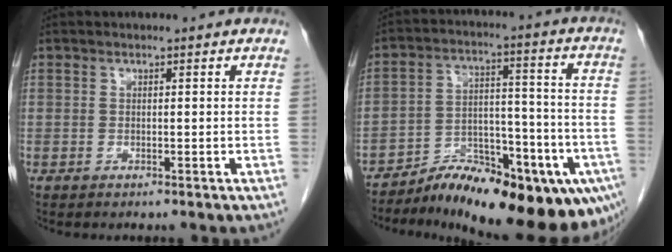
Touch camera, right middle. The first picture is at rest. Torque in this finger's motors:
{"motor_torque": [1.10, -1.04, 0.72, 0.07]}